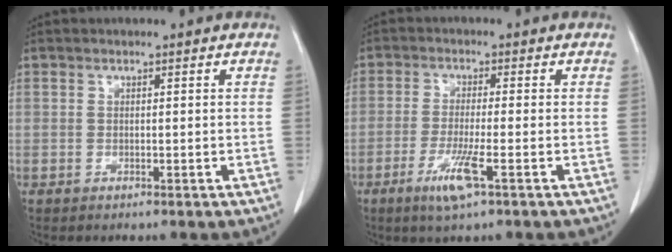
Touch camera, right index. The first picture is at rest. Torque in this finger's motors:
{"motor_torque": [0.16, -0.07, 0.08, 0.03]}